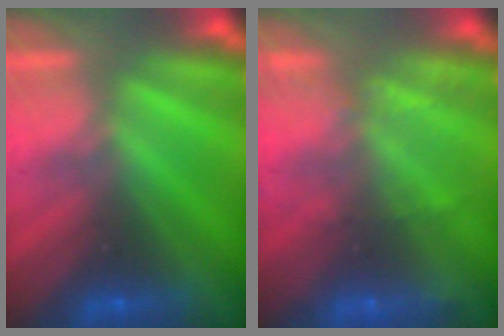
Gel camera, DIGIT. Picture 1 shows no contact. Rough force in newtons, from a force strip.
{"total": 2.3}